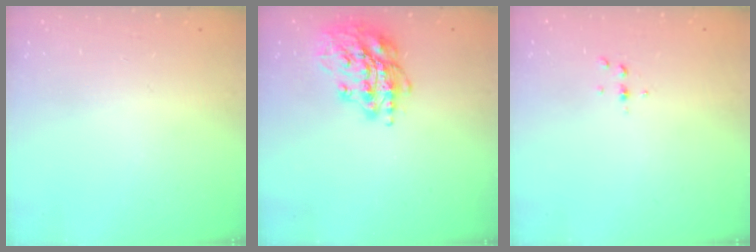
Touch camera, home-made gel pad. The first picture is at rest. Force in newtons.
{"total": 16.4, "press": 16.4, "slide": 0.6}
{"total": 2.6, "press": 2.6, "slide": 0.3}